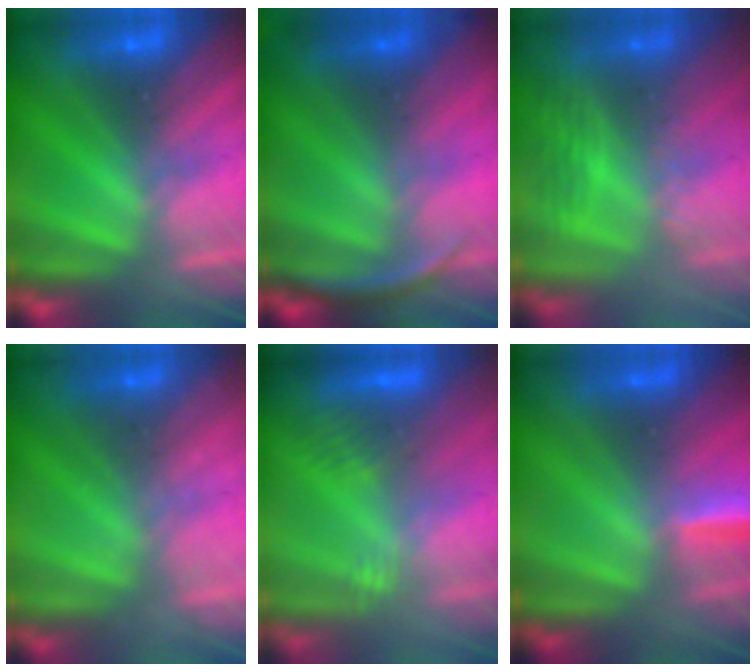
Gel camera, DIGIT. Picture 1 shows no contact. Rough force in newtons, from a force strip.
{"total": 2.9}
{"total": 2.7}
{"total": 2.1}
{"total": 2.7}
{"total": 2.9}